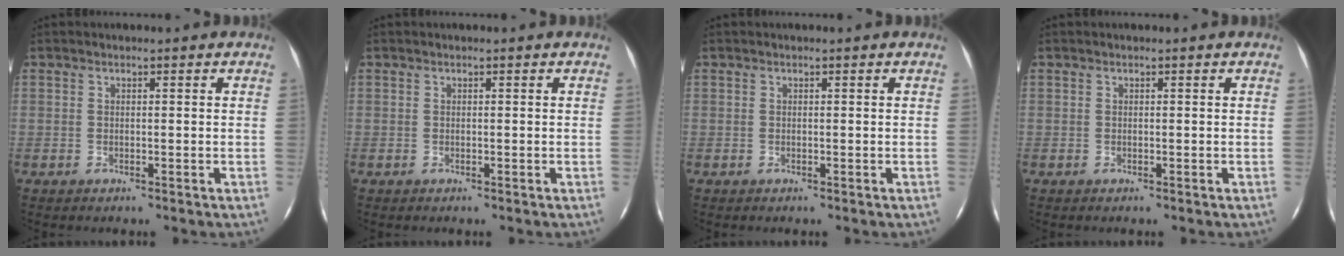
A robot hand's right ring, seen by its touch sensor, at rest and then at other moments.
{"total": 0.0}
{"total": 0.0}
{"total": 0.0}